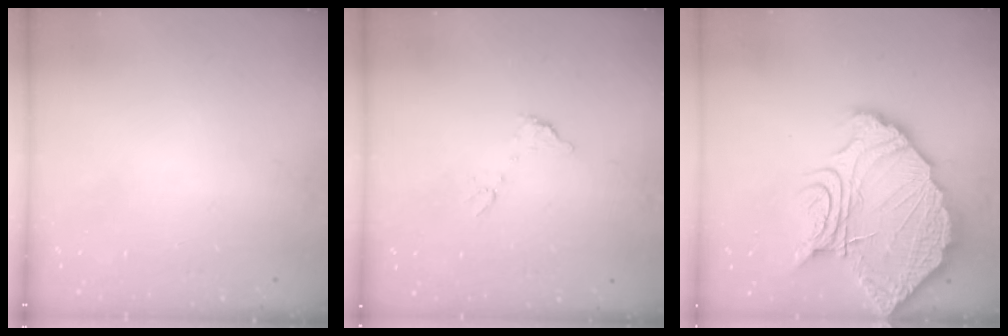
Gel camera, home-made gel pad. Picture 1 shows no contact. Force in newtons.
{"total": 5.8, "press": 5.8, "slide": 0.3}
{"total": 19.1, "press": 19.1, "slide": 1.5}